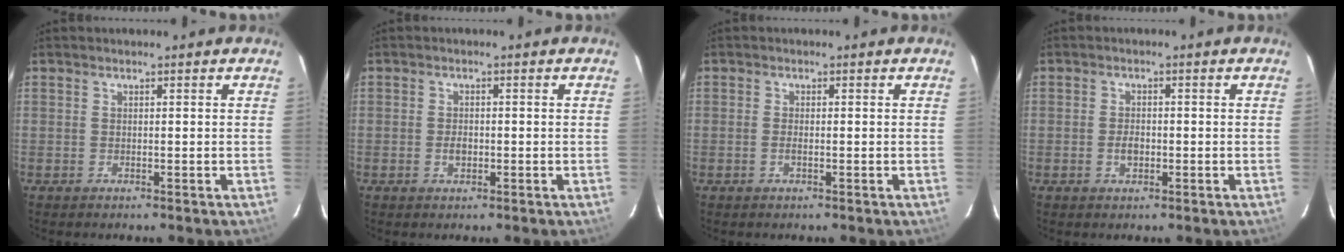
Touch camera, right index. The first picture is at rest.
{"total": 2.0, "force": [-0.5, 1.3, 1.4], "torque": [-0.025, 0.002, -0.008]}
{"total": 1.2, "force": [-0.3, 0.3, 1.1], "torque": [-0.024, 0.000, -0.006]}
{"total": 2.5, "force": [-0.5, 1.6, 1.8], "torque": [-0.033, 0.001, -0.009]}